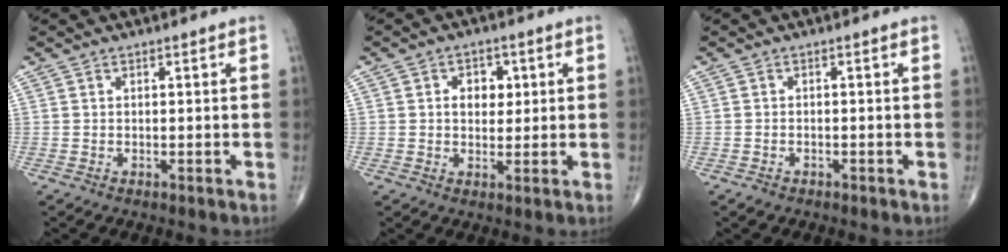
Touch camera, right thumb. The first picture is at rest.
{"total": 4.9, "force": [1.0, 3.7, 3.1], "torque": [-0.014, -0.001, 0.012]}
{"total": 1.3, "force": [-0.9, 0.8, 0.4], "torque": [-0.010, 0.002, -0.015]}